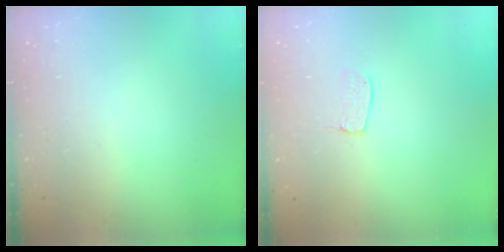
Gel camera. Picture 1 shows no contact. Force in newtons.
{"total": 5.8, "press": 5.8, "slide": 0.2}